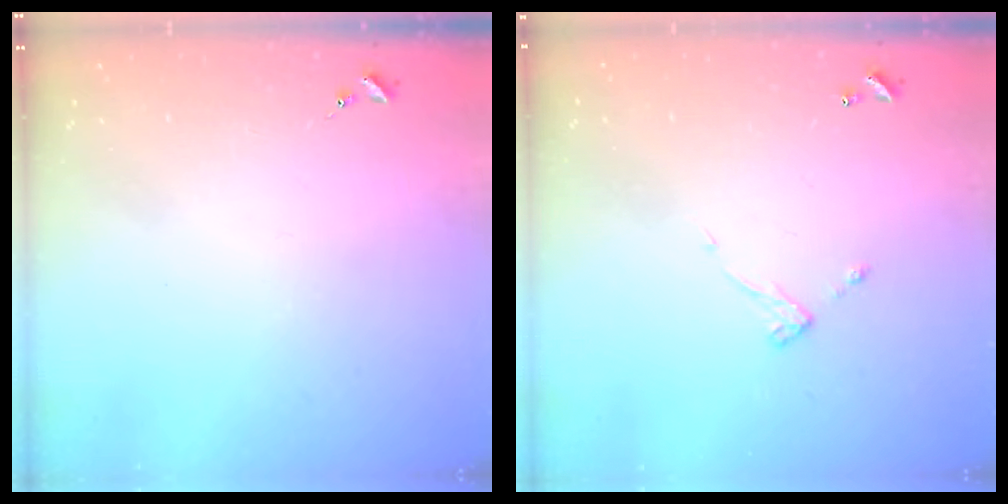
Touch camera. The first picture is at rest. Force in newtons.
{"total": 4.5, "press": 4.5, "slide": 0.5}